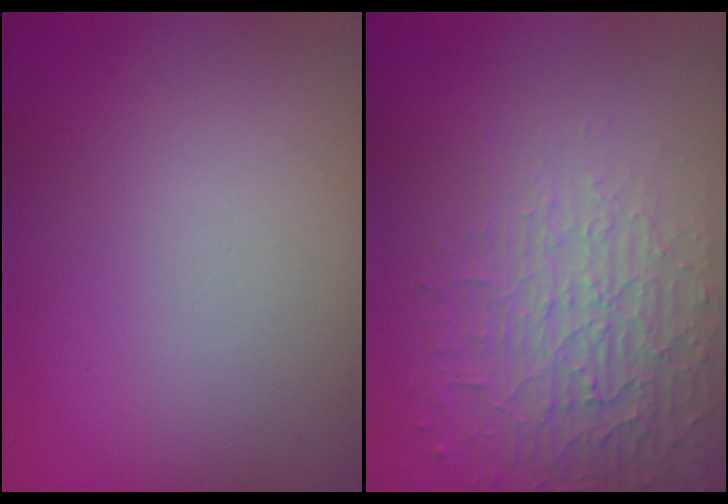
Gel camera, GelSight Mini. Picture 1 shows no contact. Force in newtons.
{"total": 3.7, "press": 3.2, "slide": 1.7}